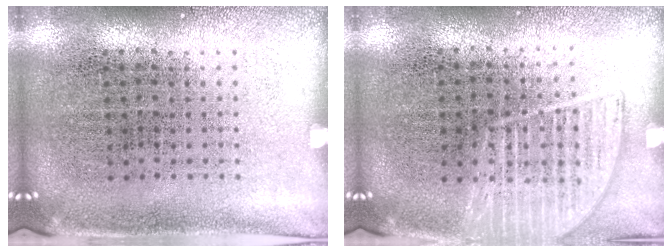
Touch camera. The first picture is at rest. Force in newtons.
{"total": 1.4, "press": 1.3, "slide": 0.6}